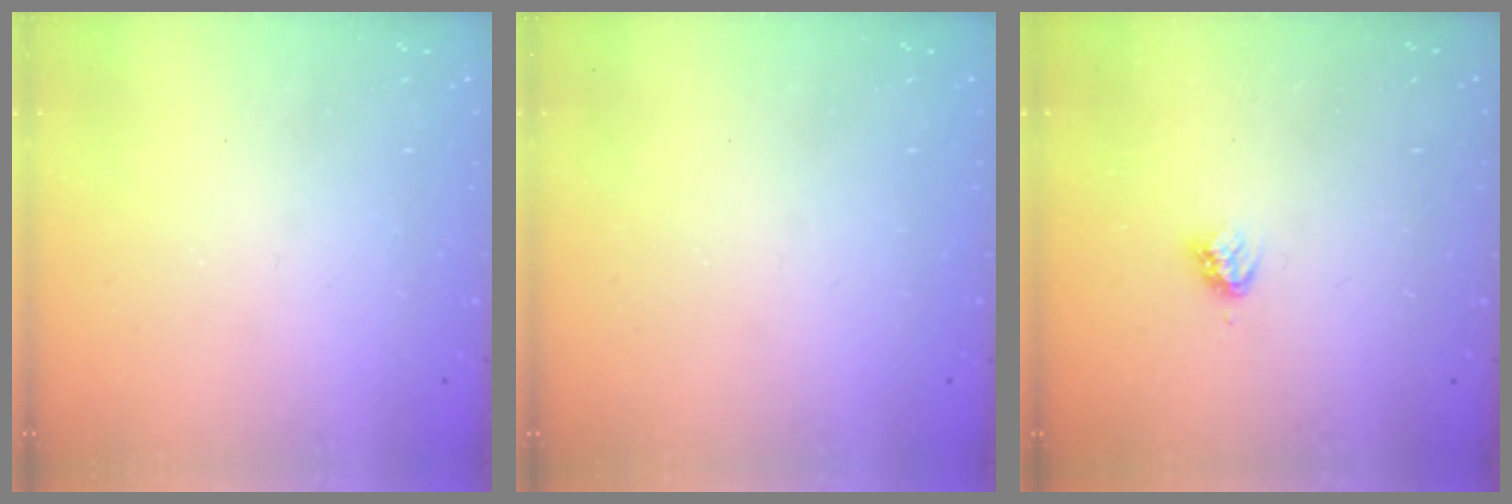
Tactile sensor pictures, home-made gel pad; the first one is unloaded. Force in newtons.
{"total": 0.0}
{"total": 3.3, "press": 3.3, "slide": 0.3}